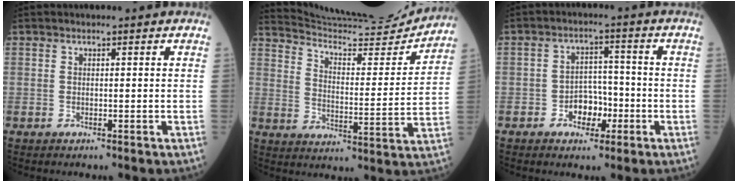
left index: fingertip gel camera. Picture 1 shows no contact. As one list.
[{"total": 18.2, "force": [17.8, -0.1, 3.6], "torque": [-0.071, -0.053, 0.256]}, {"total": 4.7, "force": [-2.0, 3.2, 2.9], "torque": [-0.045, 0.011, -0.034]}]